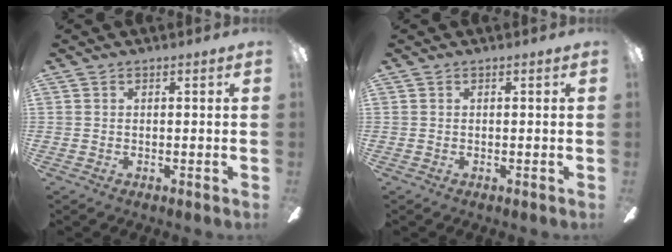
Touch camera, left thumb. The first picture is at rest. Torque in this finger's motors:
{"motor_torque": [0.00, 0.00, -0.01, 0.01, 0.00]}